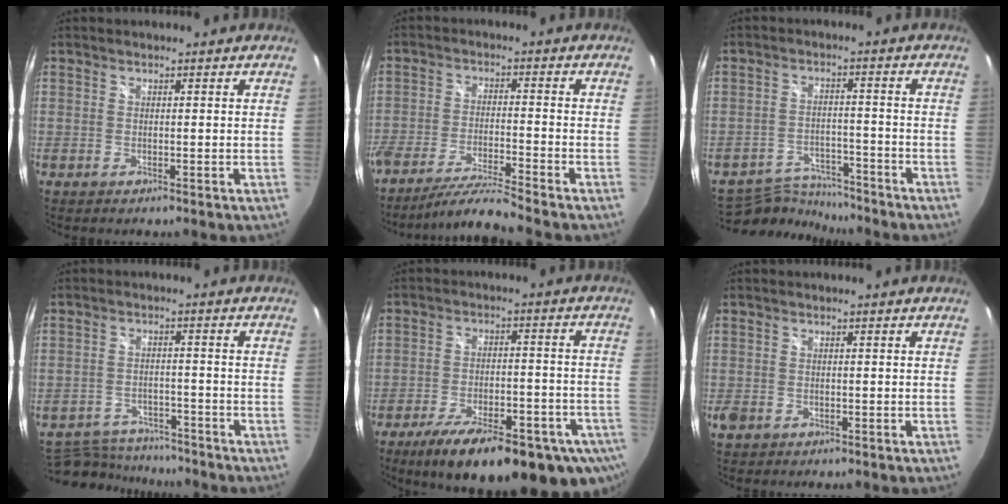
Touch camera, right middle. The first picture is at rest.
{"total": 8.5, "force": [-7.6, -1.7, 3.3], "torque": [-0.080, -0.007, -0.140]}
{"total": 9.0, "force": [-8.6, 2.1, 1.5], "torque": [-0.051, 0.001, -0.141]}
{"total": 11.3, "force": [-10.0, 4.3, 3.0], "torque": [-0.082, 0.004, -0.148]}
{"total": 23.9, "force": [-15.4, 8.0, 16.4], "torque": [-0.269, -0.056, -0.206]}
{"total": 2.2, "force": [-1.2, 1.5, 1.0], "torque": [-0.022, -0.005, -0.023]}